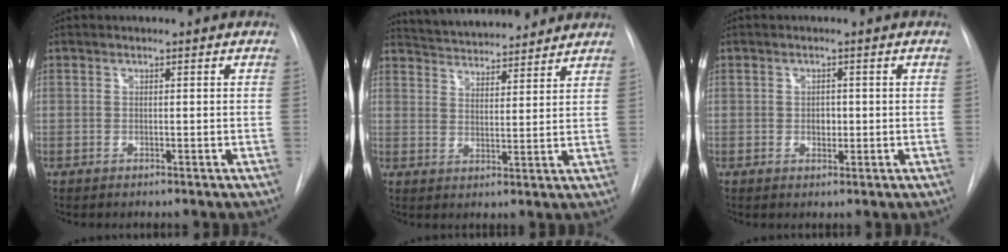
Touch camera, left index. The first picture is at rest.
{"total": 10.5, "force": [10.0, 1.7, 2.6], "torque": [-0.045, 0.022, 0.153]}
{"total": 1.7, "force": [-0.1, 1.3, 1.2], "torque": [-0.017, 0.002, 0.000]}